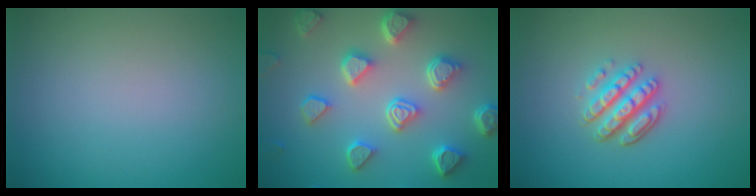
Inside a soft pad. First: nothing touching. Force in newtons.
{"total": 6.6, "press": 5.3, "slide": 4.0}
{"total": 3.9, "press": 3.1, "slide": 2.3}